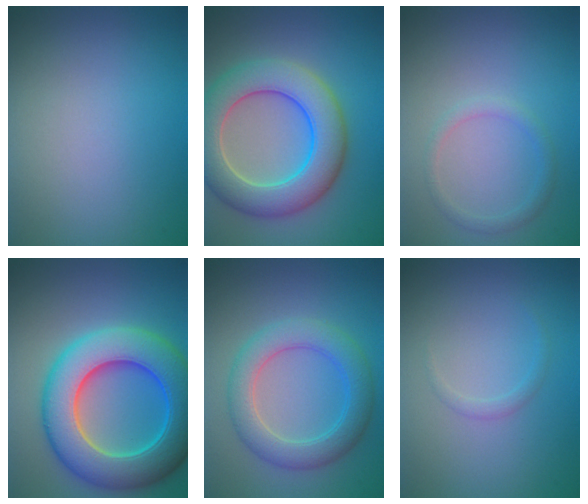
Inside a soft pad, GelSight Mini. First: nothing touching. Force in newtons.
{"total": 8.3, "press": 8.2, "slide": 0.3}
{"total": 1.3, "press": 1.3, "slide": 0.1}
{"total": 10.7, "press": 10.7, "slide": 0.4}
{"total": 4.7, "press": 4.7, "slide": 0.0}
{"total": 0.8, "press": 0.8, "slide": 0.1}